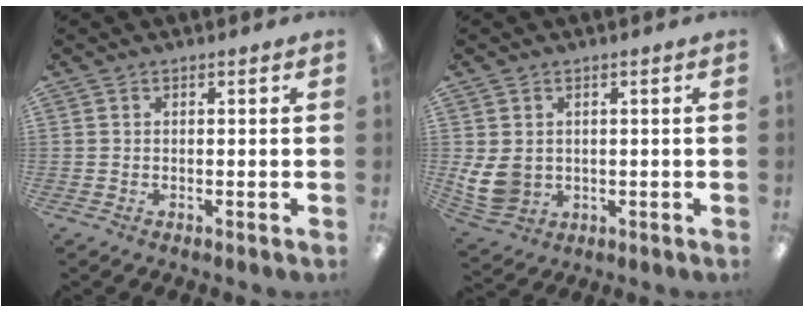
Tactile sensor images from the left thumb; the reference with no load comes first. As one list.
[{"total": 7.1, "force": [1.1, 5.9, 3.8], "torque": [-0.090, 0.001, 0.024]}]